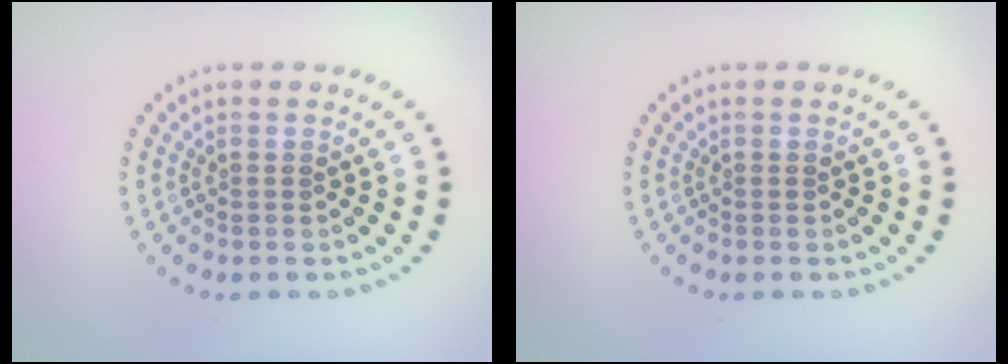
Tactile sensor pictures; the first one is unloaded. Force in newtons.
{"total": 0.0}